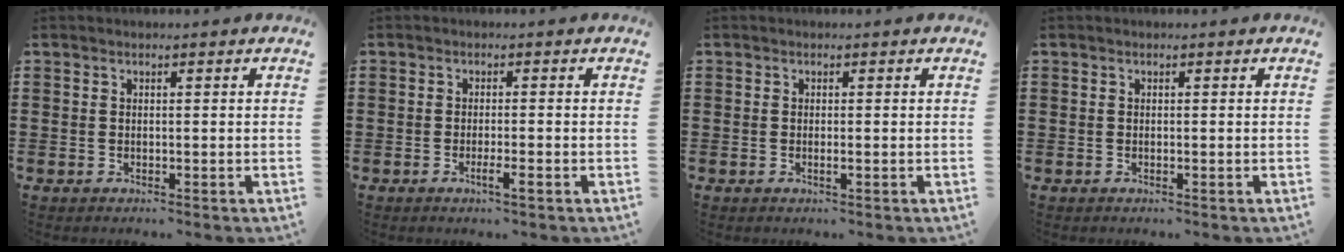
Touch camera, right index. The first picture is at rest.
{"total": 2.3, "force": [-1.3, 0.1, 2.0], "torque": [-0.039, -0.005, -0.025]}
{"total": 0.6, "force": [-0.2, 0.0, 0.5], "torque": [-0.010, -0.003, -0.004]}
{"total": 0.0}